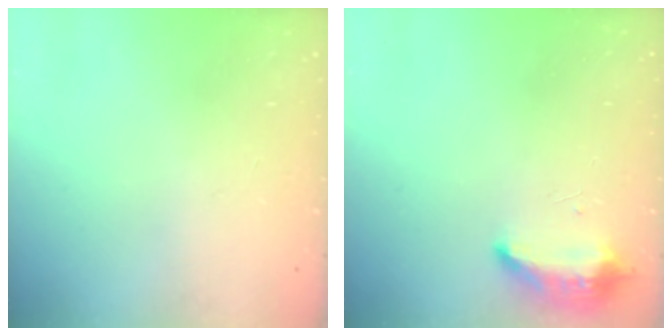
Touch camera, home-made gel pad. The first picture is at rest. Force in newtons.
{"total": 8.5, "press": 8.3, "slide": 2.0}